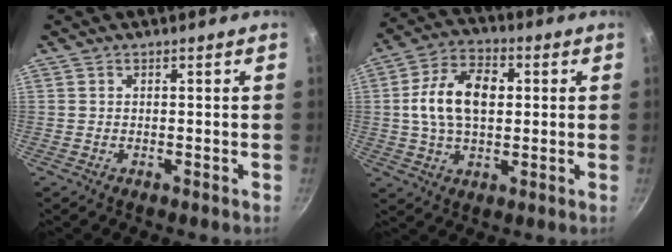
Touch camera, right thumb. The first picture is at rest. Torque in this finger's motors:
{"motor_torque": [-0.04, 1.74, 0.65, -0.48, 0.29]}